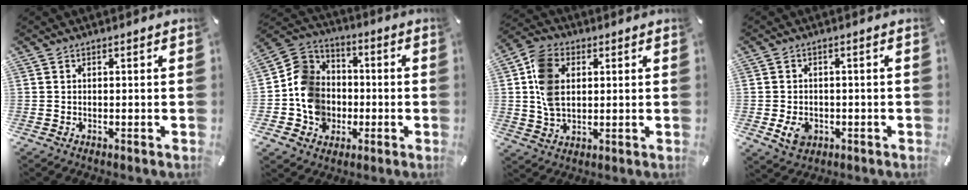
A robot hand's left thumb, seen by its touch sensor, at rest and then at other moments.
{"total": 12.9, "force": [-2.9, 11.8, 4.3], "torque": [-0.095, 0.035, -0.046]}
{"total": 10.8, "force": [2.2, 8.1, 6.9], "torque": [-0.159, 0.011, 0.041]}
{"total": 5.1, "force": [-1.4, 4.0, 2.8], "torque": [-0.058, -0.002, -0.027]}